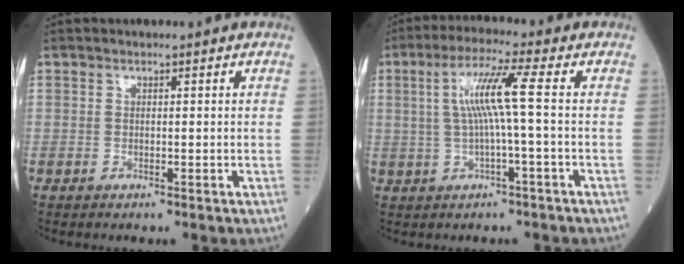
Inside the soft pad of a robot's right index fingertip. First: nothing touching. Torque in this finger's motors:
{"motor_torque": [0.91, -0.04, 0.51, 0.17]}